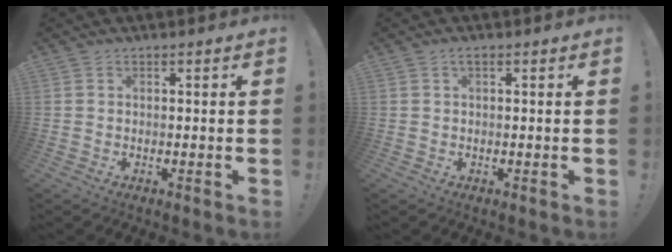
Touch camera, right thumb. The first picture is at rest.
{"total": 1.1, "force": [0.4, 0.3, 1.0], "torque": [-0.022, 0.002, 0.007]}